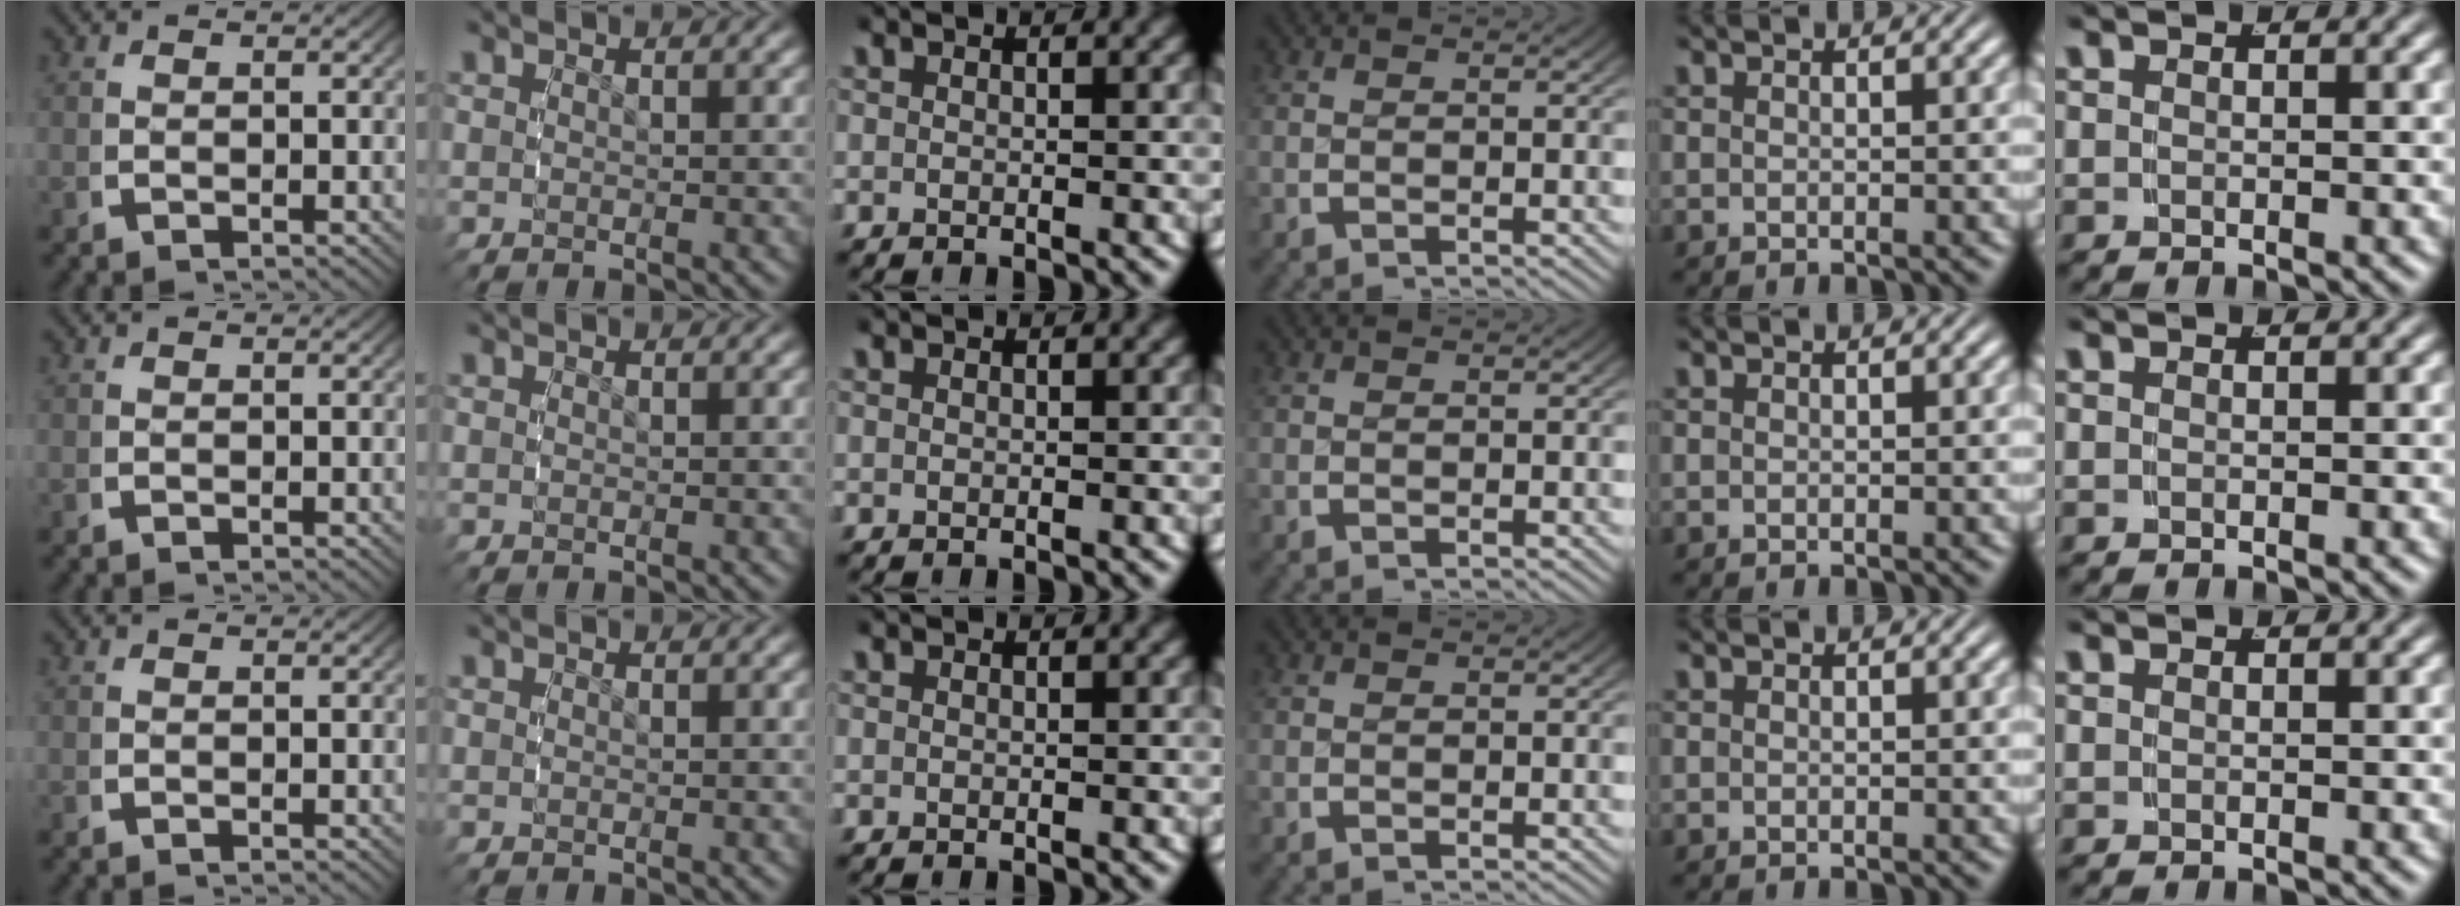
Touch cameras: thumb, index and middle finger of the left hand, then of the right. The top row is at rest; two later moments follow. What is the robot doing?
{"motion": "reach", "object": "shoes"}